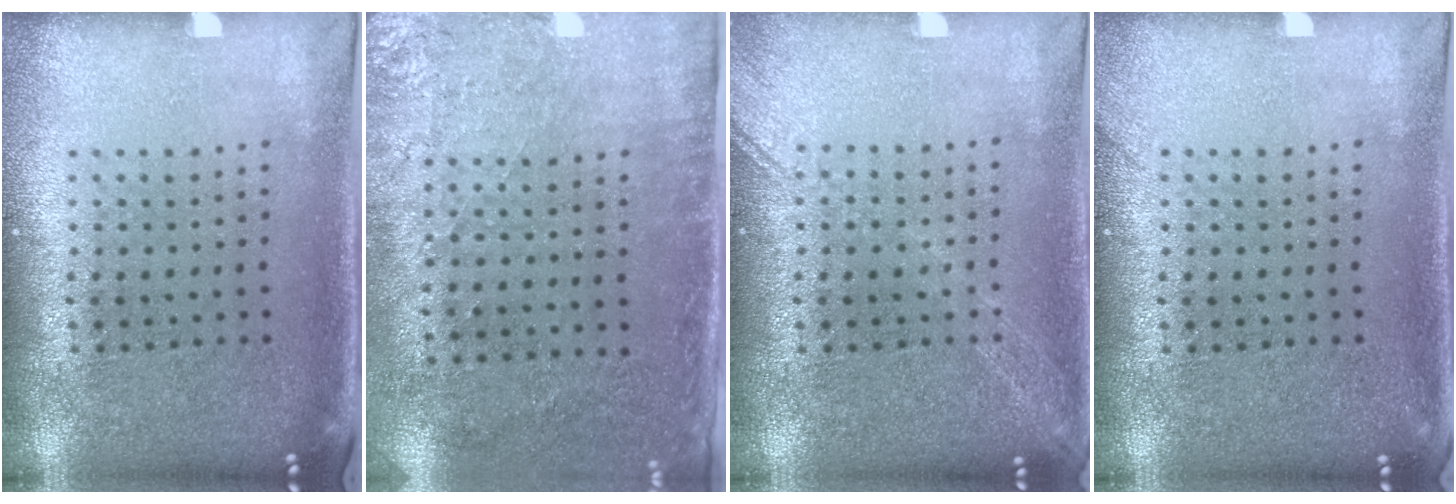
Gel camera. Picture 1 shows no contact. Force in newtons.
{"total": 2.8, "press": 2.3, "slide": 1.6}
{"total": 2.4, "press": 2.3, "slide": 0.4}
{"total": 0.7, "press": 0.7, "slide": 0.1}